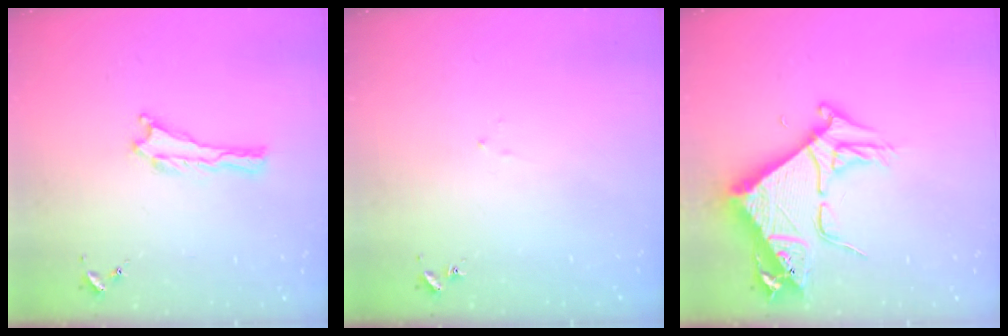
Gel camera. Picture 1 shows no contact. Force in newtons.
{"total": 1.8, "press": 1.8, "slide": 0.1}
{"total": 8.8, "press": 8.7, "slide": 1.1}